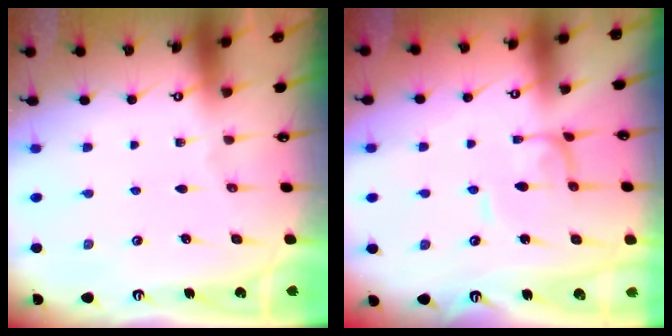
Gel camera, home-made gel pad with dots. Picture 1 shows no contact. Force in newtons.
{"total": 1.5, "press": 1.5, "slide": 0.2}